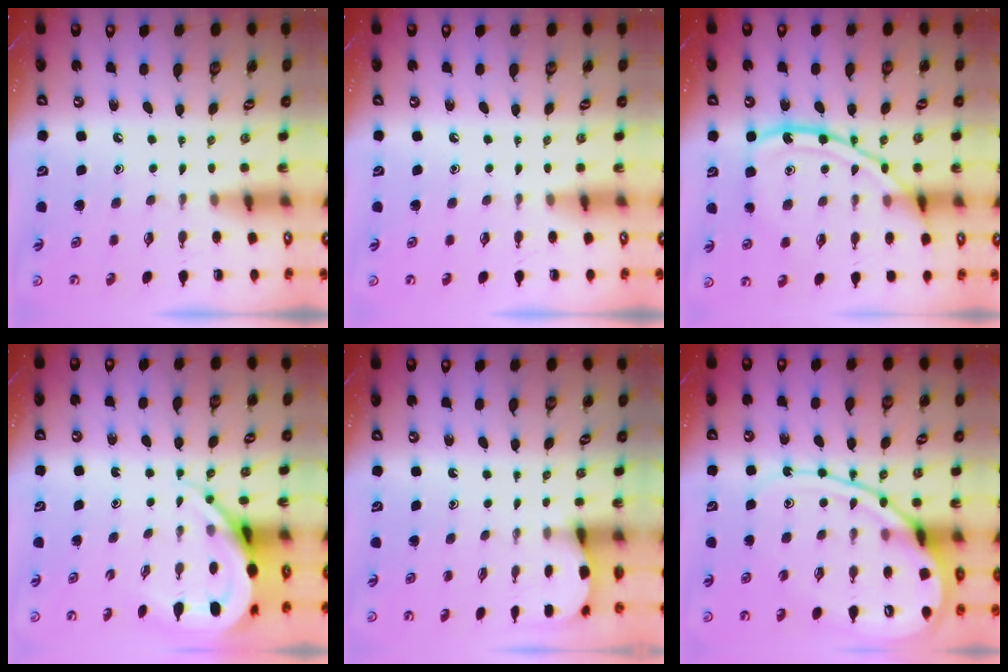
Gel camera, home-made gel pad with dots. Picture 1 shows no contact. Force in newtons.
{"total": 0.0}
{"total": 15.9, "press": 15.9, "slide": 1.5}
{"total": 8.8, "press": 8.7, "slide": 1.0}
{"total": 2.6, "press": 2.6, "slide": 0.3}
{"total": 14.8, "press": 14.8, "slide": 1.1}